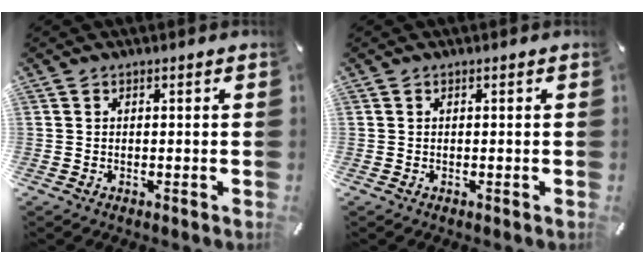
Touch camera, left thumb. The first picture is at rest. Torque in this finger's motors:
{"motor_torque": [0.00, 0.00, -0.03, 0.07, -0.02]}